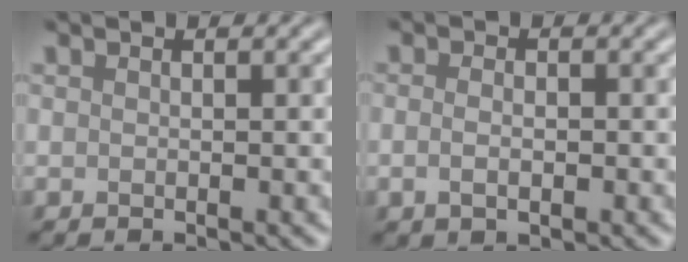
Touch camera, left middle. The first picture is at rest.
{"total": 1.8, "force": [-0.4, 1.0, 1.5], "torque": [-0.026, -0.005, -0.007]}